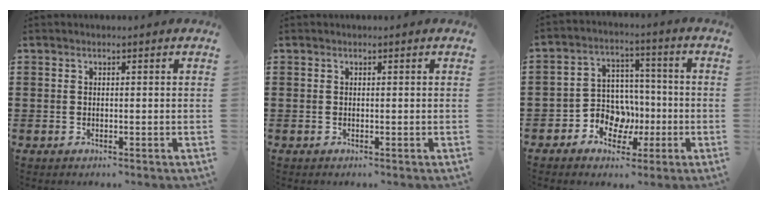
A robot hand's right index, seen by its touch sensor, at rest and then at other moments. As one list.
[{"total": 0.0}, {"total": 7.1, "force": [-2.2, 6.2, 2.7], "torque": [-0.054, 0.016, -0.033]}]